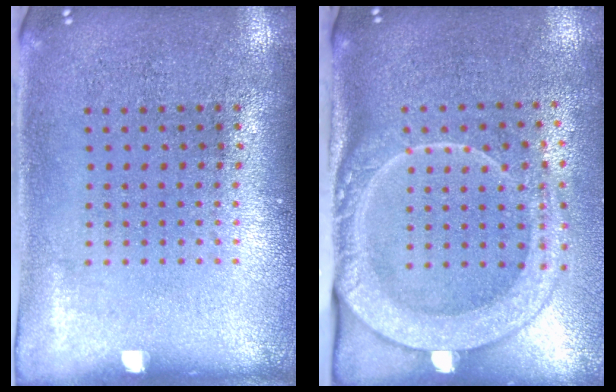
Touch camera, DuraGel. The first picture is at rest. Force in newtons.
{"total": 2.5, "press": 1.9, "slide": 1.6}